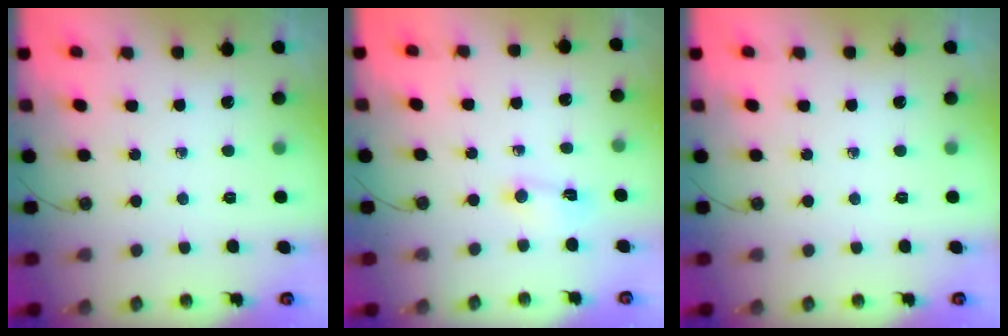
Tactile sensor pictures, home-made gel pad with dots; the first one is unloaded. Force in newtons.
{"total": 2.9, "press": 2.9, "slide": 0.4}
{"total": 0.0}